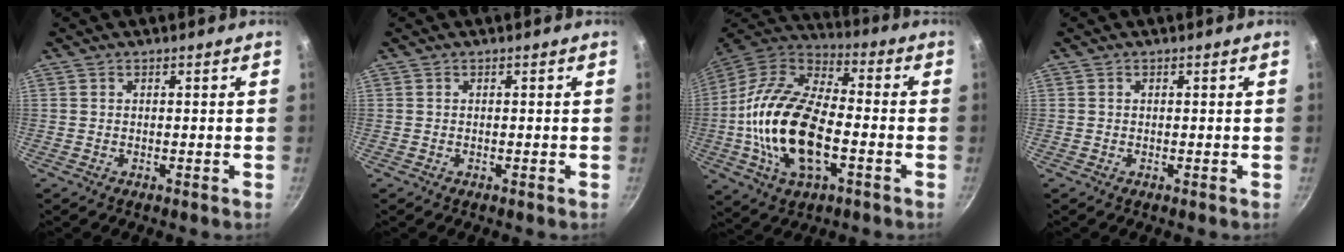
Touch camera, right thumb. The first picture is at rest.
{"total": 0.0}
{"total": 21.7, "force": [-4.0, 11.2, 18.2], "torque": [-0.341, 0.028, -0.084]}
{"total": 0.0}